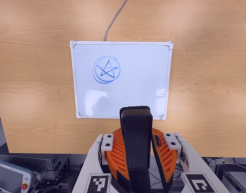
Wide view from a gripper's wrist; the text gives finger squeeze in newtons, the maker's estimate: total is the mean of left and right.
{"total": 10.4, "left": 9.3, "right": 11.6}